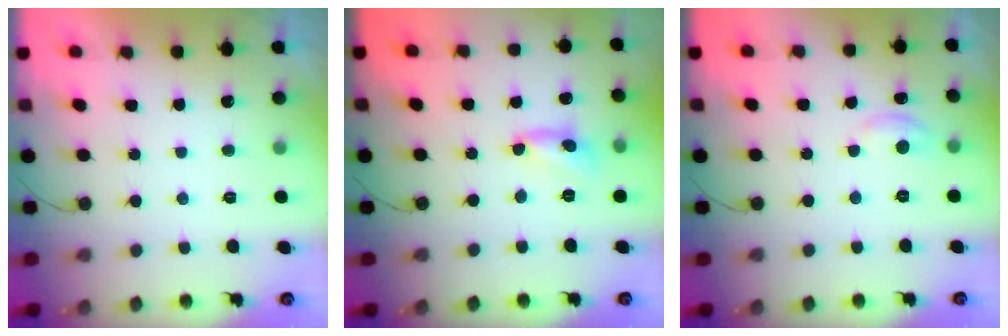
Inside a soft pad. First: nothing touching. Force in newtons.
{"total": 3.3, "press": 3.3, "slide": 0.3}
{"total": 4.2, "press": 4.2, "slide": 0.6}